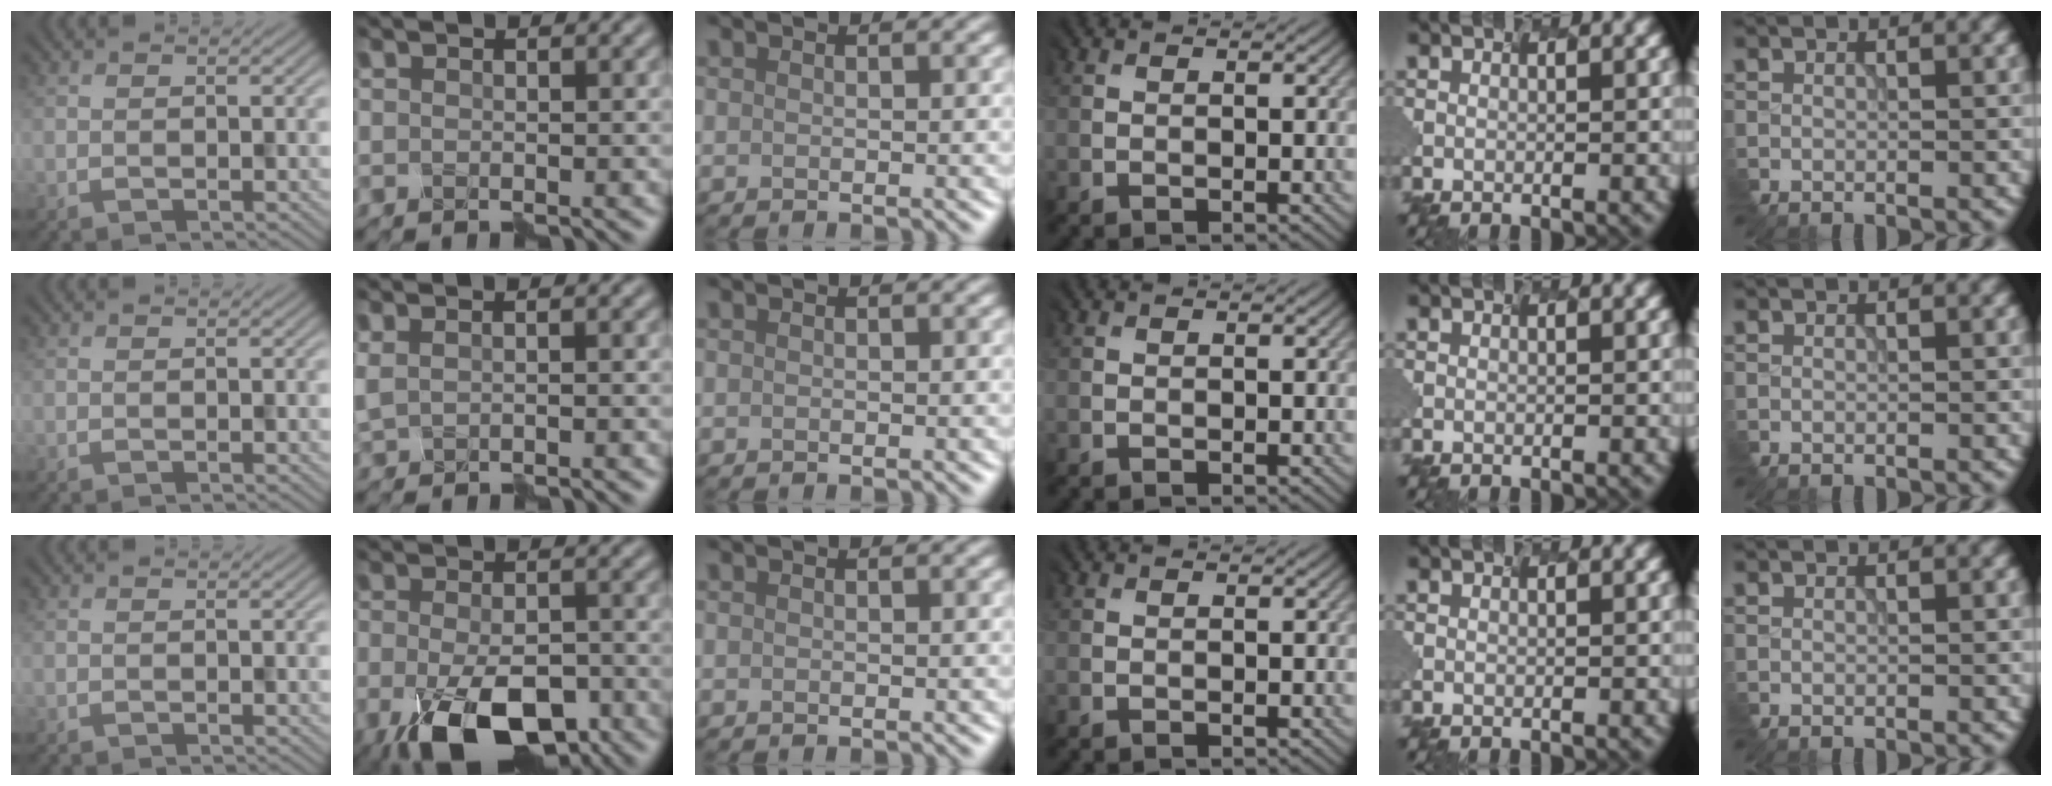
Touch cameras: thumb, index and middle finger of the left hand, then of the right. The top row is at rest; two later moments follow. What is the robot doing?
{"motion": "disassemble", "object": "velcro strap"}